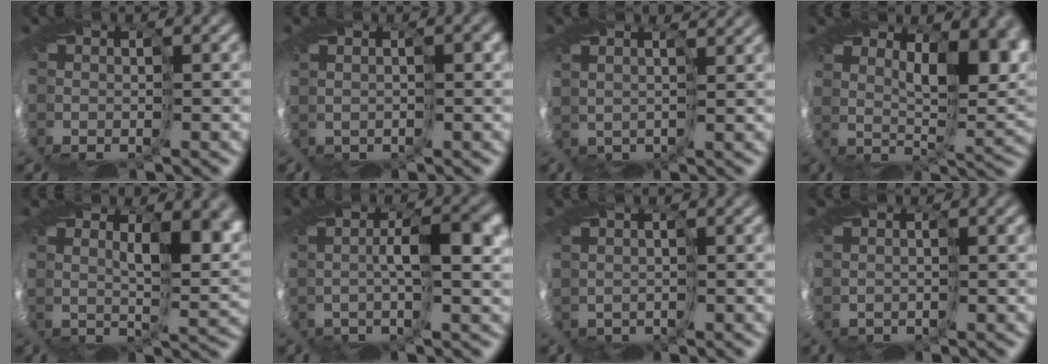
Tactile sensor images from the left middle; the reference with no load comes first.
{"total": 0.6, "force": [0.2, 0.4, 0.4], "torque": [-0.002, 0.013, 0.008]}
{"total": 3.9, "force": [3.3, 1.5, 1.4], "torque": [-0.037, 0.019, 0.046]}
{"total": 5.9, "force": [3.1, 1.7, 4.7], "torque": [-0.068, 0.006, 0.049]}
{"total": 5.6, "force": [2.6, 1.3, 4.8], "torque": [-0.073, 0.006, 0.043]}
{"total": 3.1, "force": [0.4, 0.0, 3.1], "torque": [-0.063, 0.007, 0.005]}
{"total": 0.8, "force": [0.8, -0.1, -0.3], "torque": [0.000, 0.010, 0.024]}
{"total": 0.8, "force": [0.1, -0.5, -0.6], "torque": [0.012, 0.004, 0.007]}